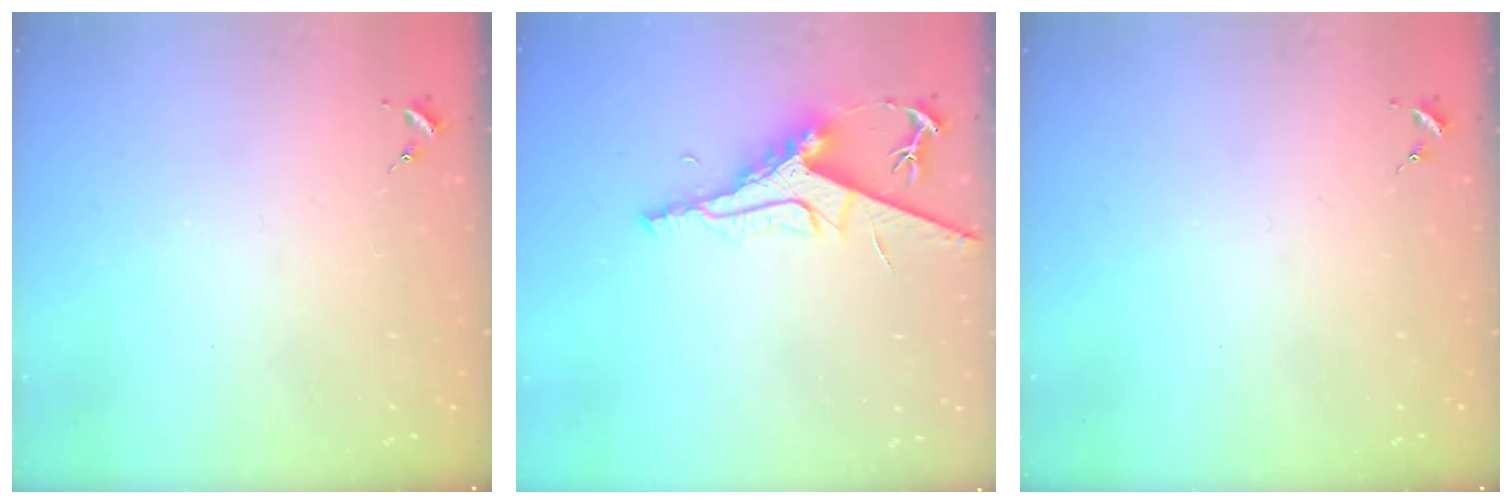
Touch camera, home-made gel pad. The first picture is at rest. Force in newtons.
{"total": 9.3, "press": 9.3, "slide": 1.1}
{"total": 0.0}